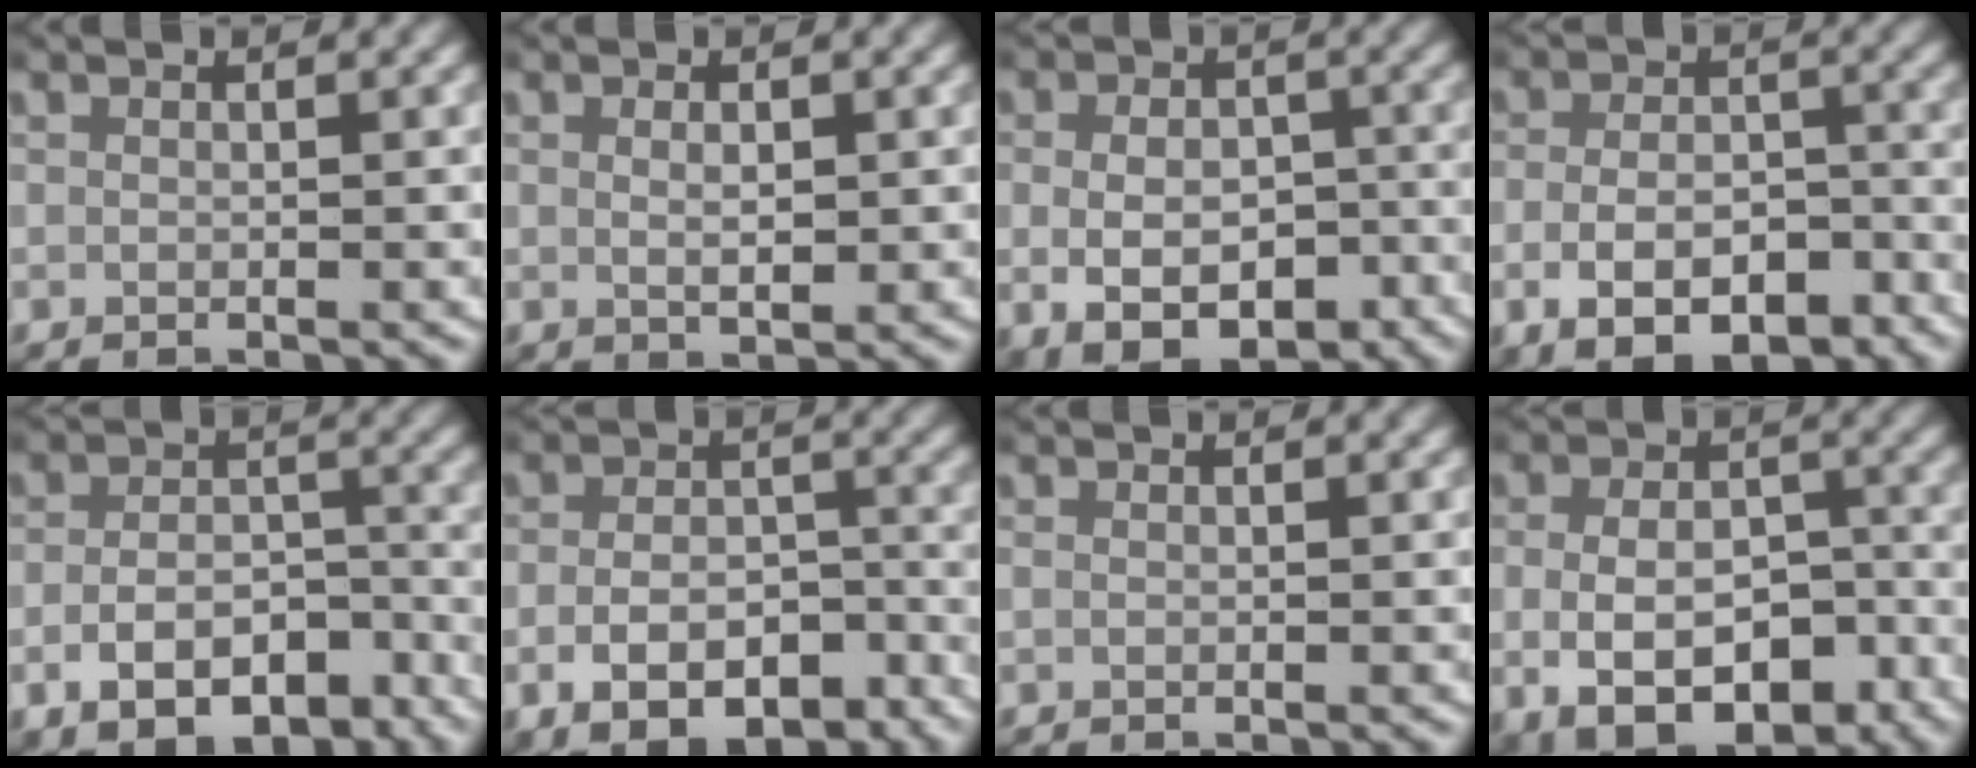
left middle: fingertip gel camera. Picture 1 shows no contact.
{"total": 1.7, "force": [0.3, 0.6, 1.5], "torque": [-0.026, -0.009, 0.012]}
{"total": 8.3, "force": [-4.2, 5.2, 4.8], "torque": [-0.077, -0.033, -0.053]}
{"total": 7.6, "force": [-4.2, 4.4, 4.5], "torque": [-0.066, -0.017, -0.065]}
{"total": 8.1, "force": [-5.5, 4.6, 3.7], "torque": [-0.051, -0.013, -0.087]}
{"total": 8.0, "force": [-5.1, 4.6, 4.1], "torque": [-0.056, -0.017, -0.079]}
{"total": 0.0}
{"total": 10.3, "force": [-5.2, 6.6, 6.1], "torque": [-0.110, -0.038, -0.068]}